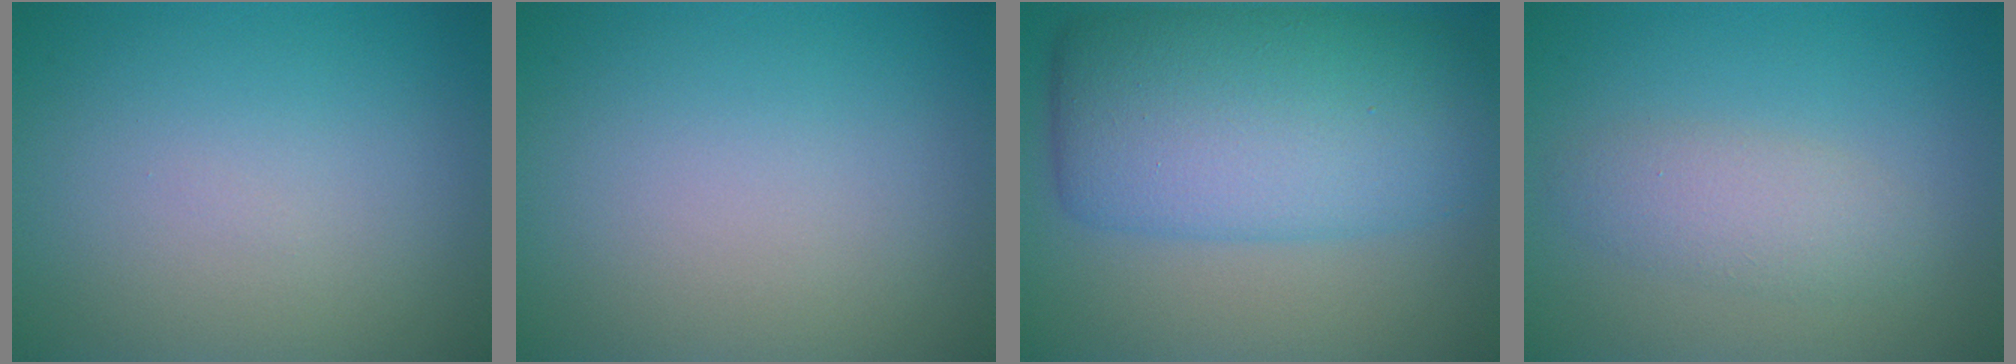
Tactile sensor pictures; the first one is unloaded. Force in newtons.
{"total": 0.0}
{"total": 10.5, "press": 10.5, "slide": 0.1}
{"total": 2.6, "press": 2.6, "slide": 0.1}